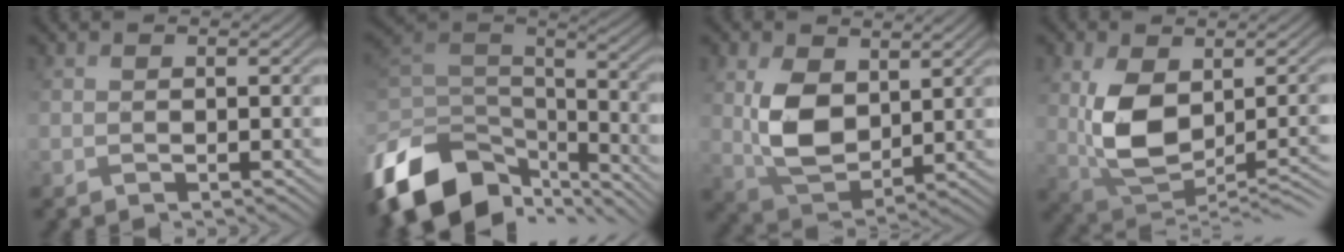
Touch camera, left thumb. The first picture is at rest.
{"total": 15.6, "force": [-8.8, 8.7, 9.5], "torque": [-0.264, -0.017, -0.144]}
{"total": 8.2, "force": [2.1, 5.2, 6.0], "torque": [-0.138, -0.012, 0.049]}
{"total": 9.8, "force": [-0.5, 5.5, 8.1], "torque": [-0.159, -0.018, 0.001]}